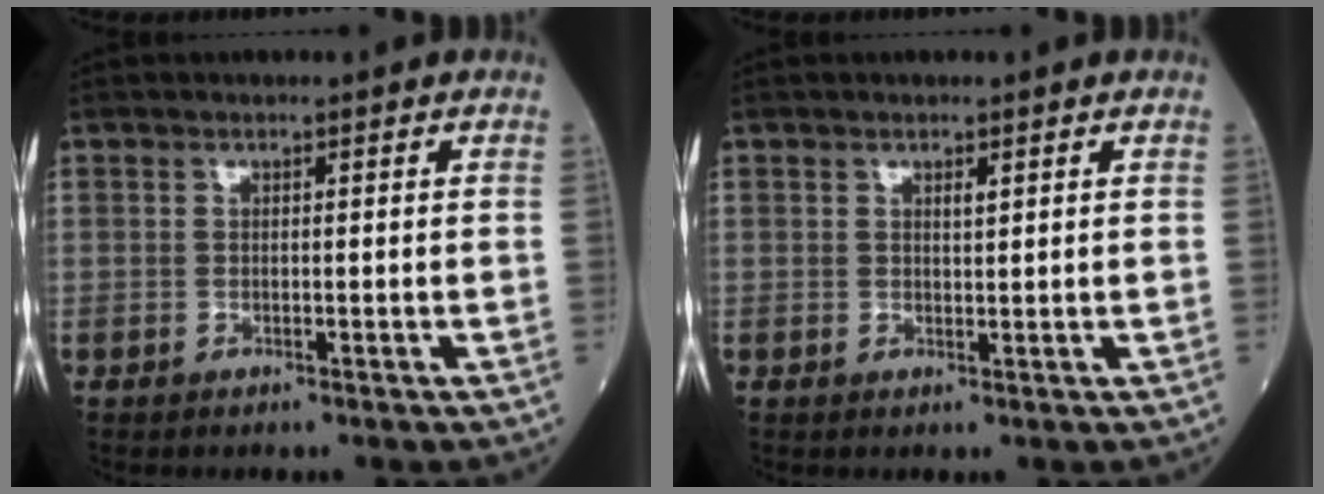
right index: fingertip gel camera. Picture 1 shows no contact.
{"total": 0.9, "force": [0.6, 0.2, 0.7], "torque": [-0.015, -0.004, 0.010]}